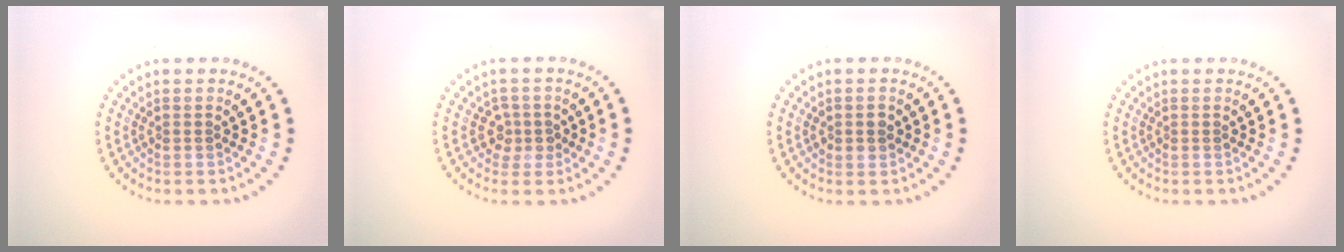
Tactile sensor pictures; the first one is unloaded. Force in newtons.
{"total": 1.6, "press": 1.4, "slide": 0.9}
{"total": 1.4, "press": 1.4, "slide": 0.3}
{"total": 0.0}